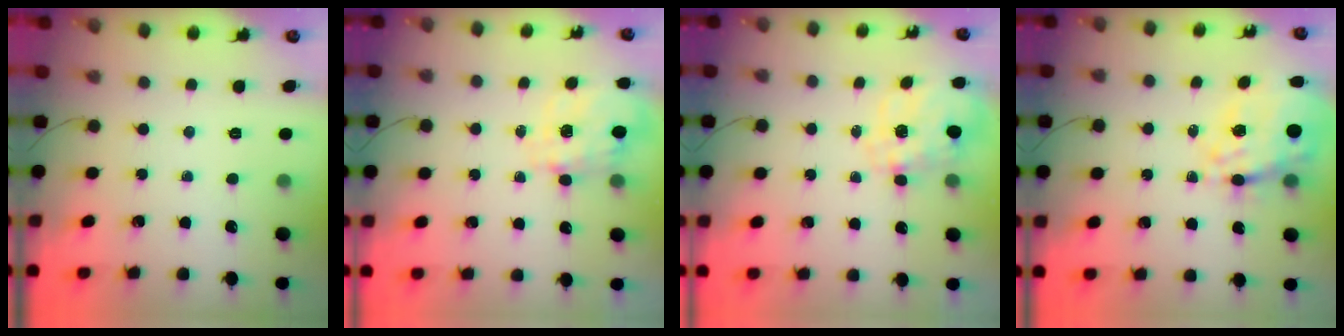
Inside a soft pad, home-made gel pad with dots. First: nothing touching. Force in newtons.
{"total": 3.4, "press": 3.3, "slide": 1.0}
{"total": 9.0, "press": 8.9, "slide": 1.2}
{"total": 14.3, "press": 13.5, "slide": 4.9}